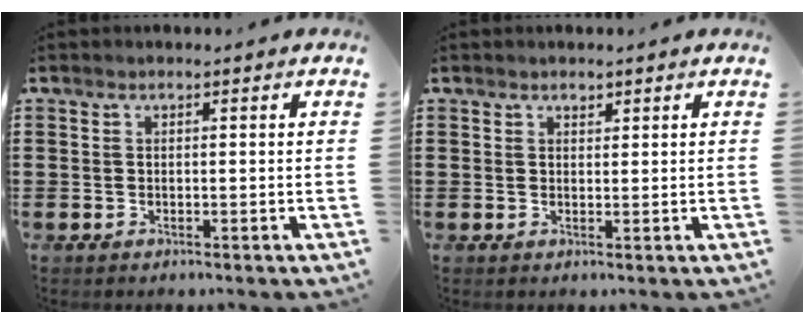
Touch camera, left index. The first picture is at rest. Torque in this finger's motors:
{"motor_torque": [0.93, 0.61, 0.09, 0.00]}